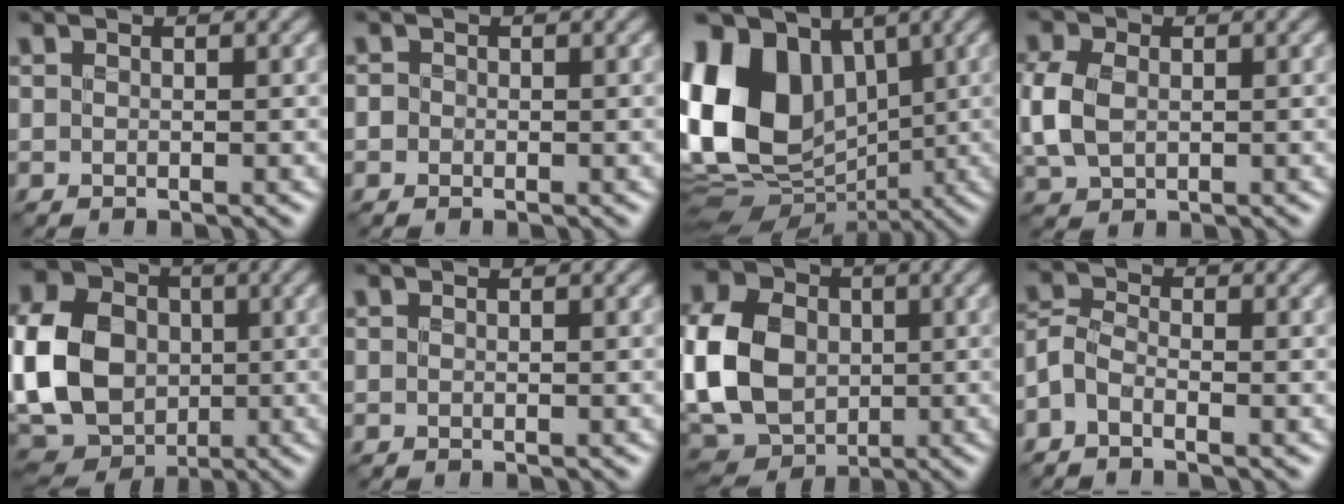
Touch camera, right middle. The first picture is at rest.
{"total": 0.8, "force": [0.0, 0.7, 0.1], "torque": [0.001, 0.009, 0.005]}
{"total": 14.7, "force": [2.0, 10.6, 10.0], "torque": [-0.209, 0.016, 0.019]}
{"total": 4.0, "force": [-0.4, 2.9, 2.7], "torque": [-0.070, 0.002, -0.015]}
{"total": 12.4, "force": [-1.6, 9.7, 7.5], "torque": [-0.166, -0.003, -0.031]}
{"total": 0.0}
{"total": 11.1, "force": [-0.9, 8.5, 7.0], "torque": [-0.158, 0.001, -0.028]}
{"total": 1.9, "force": [-1.7, 0.5, 0.6], "torque": [-0.005, 0.007, -0.049]}